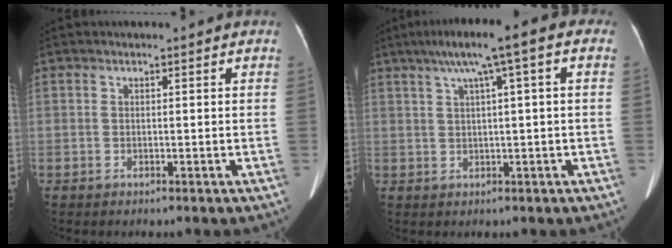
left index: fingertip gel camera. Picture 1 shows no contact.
{"total": 8.5, "force": [3.6, 0.5, 7.7], "torque": [-0.126, 0.038, 0.051]}